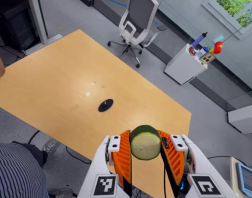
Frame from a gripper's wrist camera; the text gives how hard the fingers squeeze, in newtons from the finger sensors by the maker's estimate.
{"total": 11.5, "left": 11.7, "right": 11.2}